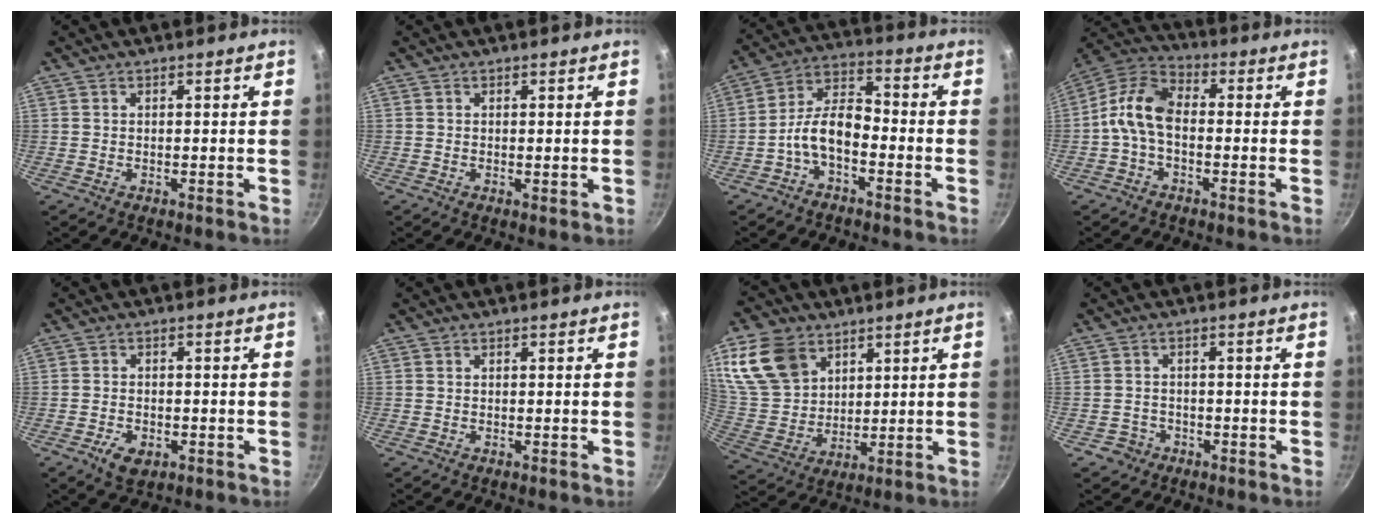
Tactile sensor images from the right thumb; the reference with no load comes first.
{"total": 0.6, "force": [0.2, 0.1, 0.6], "torque": [-0.008, -0.005, 0.001]}
{"total": 8.4, "force": [-3.7, 4.3, 6.3], "torque": [-0.110, 0.050, -0.079]}
{"total": 9.6, "force": [-1.5, 5.8, 7.6], "torque": [-0.148, 0.041, -0.046]}
{"total": 4.7, "force": [-2.1, 2.8, 3.1], "torque": [-0.053, 0.008, -0.031]}
{"total": 0.0}
{"total": 15.9, "force": [7.9, 11.3, 7.9], "torque": [-0.143, -0.022, 0.167]}
{"total": 2.9, "force": [-1.4, 2.5, 0.5], "torque": [0.000, 0.019, -0.018]}